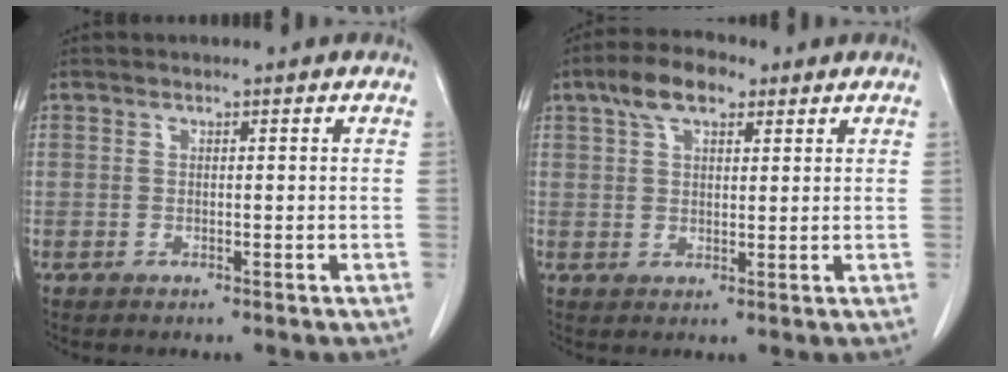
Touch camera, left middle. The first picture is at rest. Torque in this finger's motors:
{"motor_torque": [0.89, -0.67, 0.06, 0.04]}